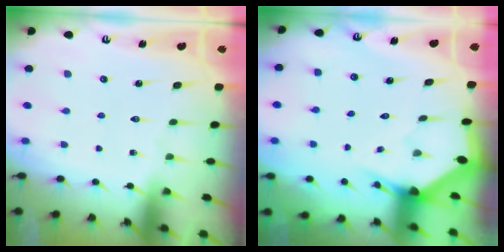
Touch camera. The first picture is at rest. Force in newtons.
{"total": 2.9, "press": 2.9, "slide": 0.1}